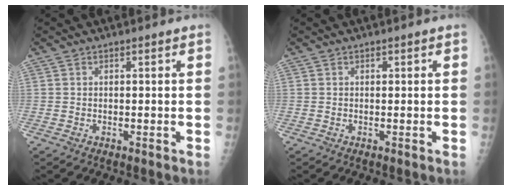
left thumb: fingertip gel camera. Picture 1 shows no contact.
{"total": 0.6, "force": [0.1, 0.5, 0.4], "torque": [0.004, 0.003, -0.001]}